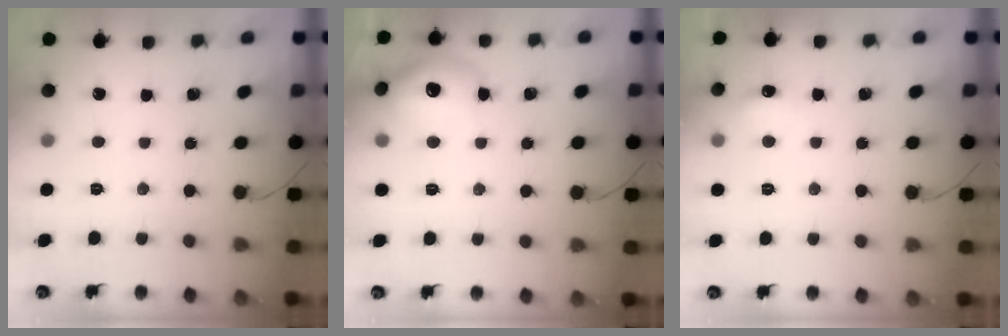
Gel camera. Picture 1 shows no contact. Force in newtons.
{"total": 16.8, "press": 13.5, "slide": 10.0}
{"total": 6.0, "press": 5.7, "slide": 1.8}